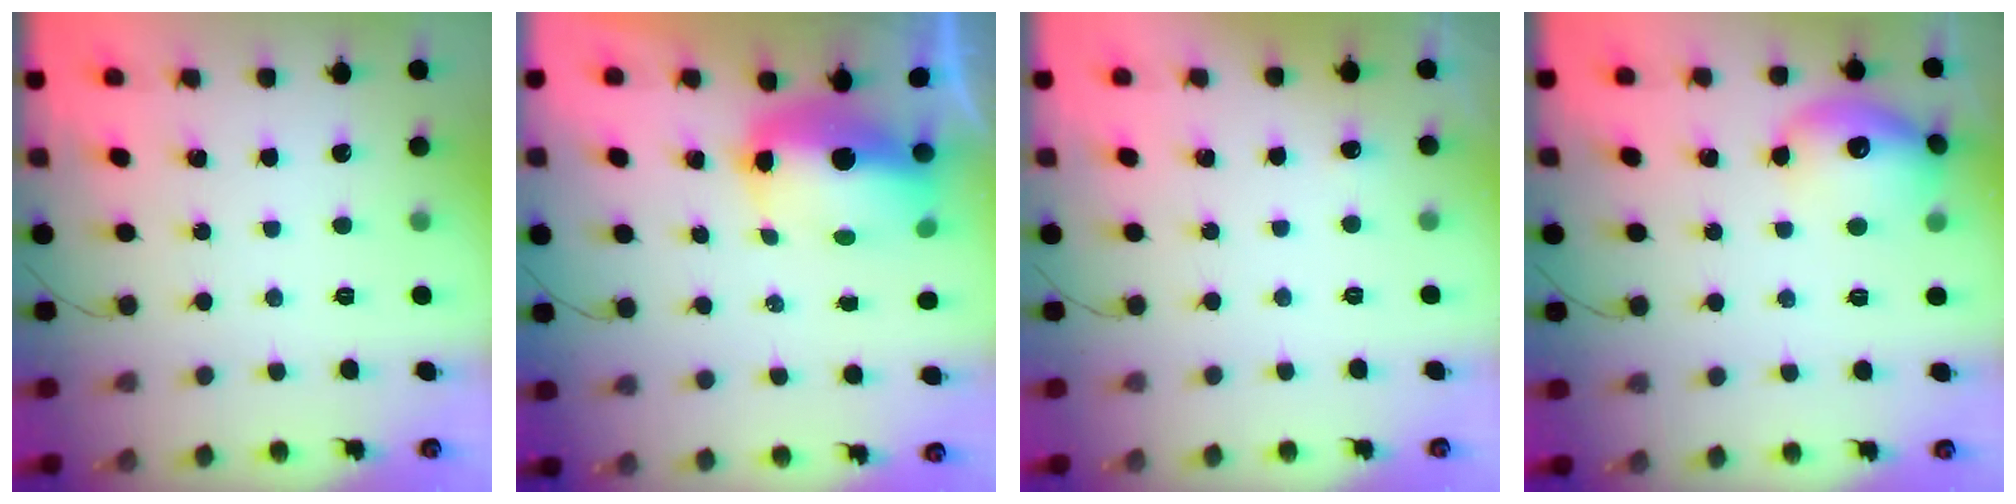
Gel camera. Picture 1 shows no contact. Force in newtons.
{"total": 8.7, "press": 8.5, "slide": 1.7}
{"total": 2.8, "press": 2.6, "slide": 1.1}
{"total": 15.3, "press": 15.3, "slide": 1.3}